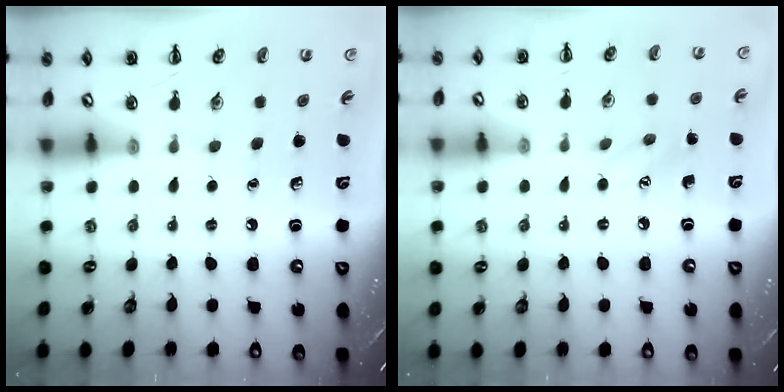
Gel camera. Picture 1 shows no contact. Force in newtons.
{"total": 5.6, "press": 5.4, "slide": 1.5}